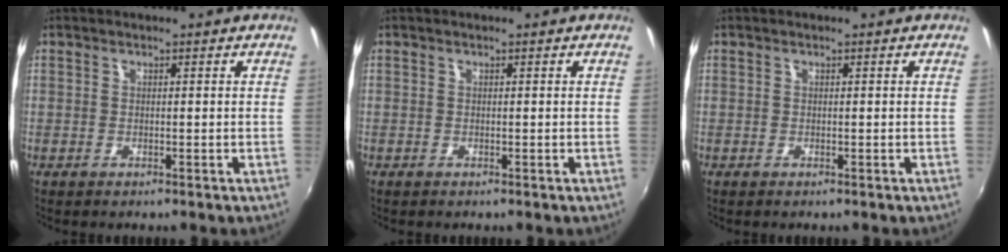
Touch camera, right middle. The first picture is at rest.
{"total": 0.0}
{"total": 0.0}